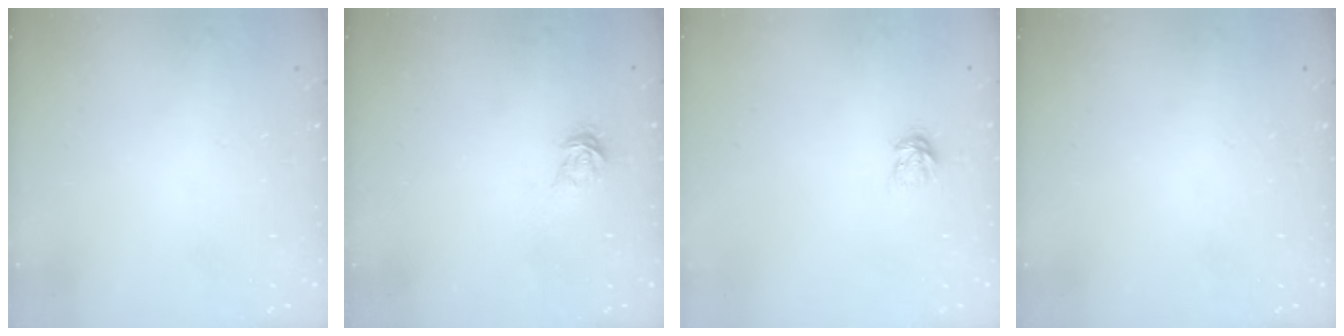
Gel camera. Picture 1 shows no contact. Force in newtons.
{"total": 3.5, "press": 3.5, "slide": 0.1}
{"total": 5.3, "press": 5.3, "slide": 0.4}
{"total": 0.0}